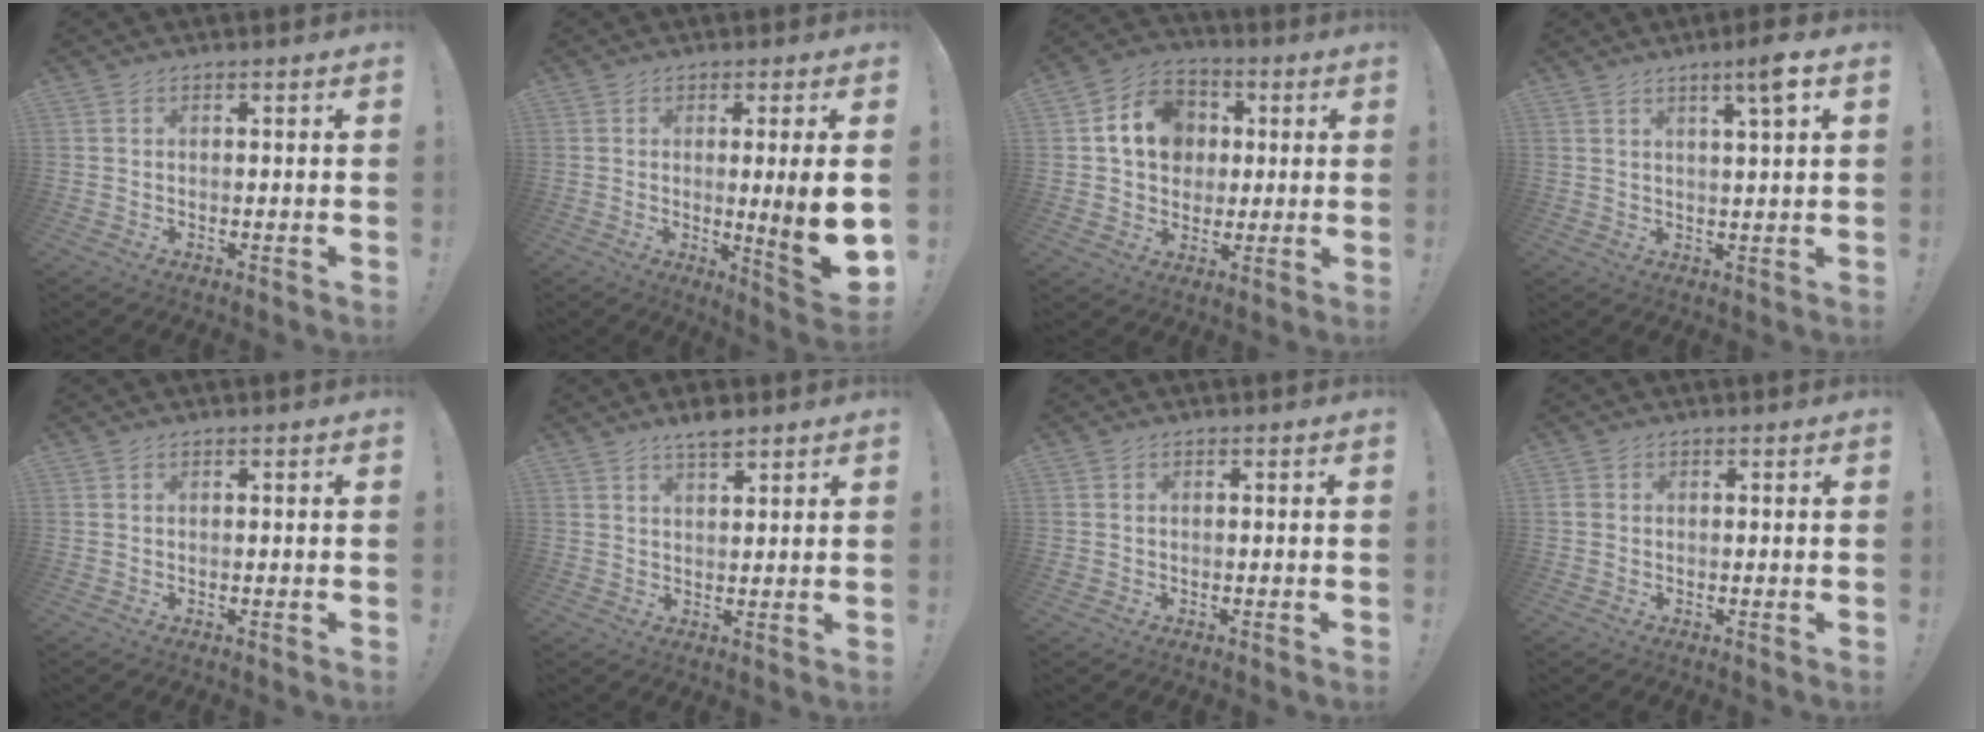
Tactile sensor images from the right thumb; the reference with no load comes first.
{"total": 10.4, "force": [-0.1, 0.1, 10.4], "torque": [-0.144, -0.019, -0.006]}
{"total": 13.6, "force": [2.8, 11.4, 6.8], "torque": [-0.095, 0.004, 0.061]}
{"total": 5.9, "force": [3.4, -0.2, 4.8], "torque": [-0.067, -0.018, 0.047]}
{"total": 0.0}
{"total": 4.2, "force": [3.4, 0.9, 2.3], "torque": [-0.034, -0.020, 0.057]}
{"total": 0.6, "force": [-0.2, 0.5, 0.0], "torque": [0.002, 0.001, -0.004]}
{"total": 1.2, "force": [0.1, 1.0, 0.6], "torque": [-0.009, 0.003, 0.002]}